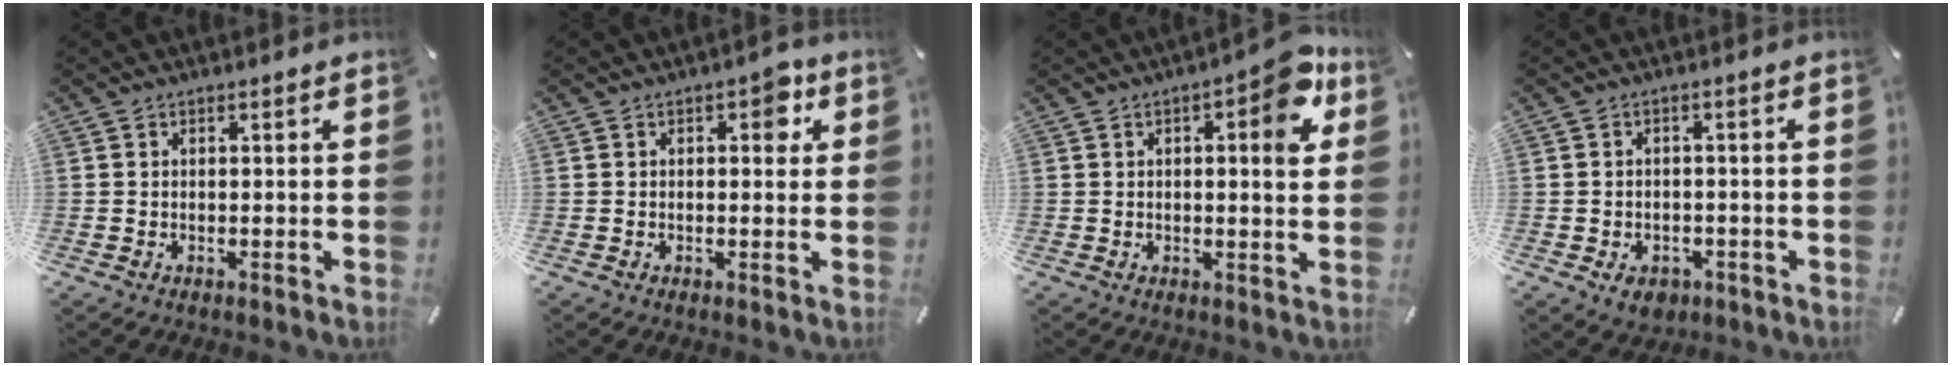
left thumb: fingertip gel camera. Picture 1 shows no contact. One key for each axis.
{"total": 3.9, "fx": 1.2, "fy": 2.3, "fz": 3.0, "tx": -0.024, "ty": -0.004, "tz": 0.009}
{"total": 8.4, "fx": 3.3, "fy": 3.0, "fz": 7.1, "tx": -0.072, "ty": -0.024, "tz": 0.043}
{"total": 4.1, "fx": -1.8, "fy": 3.2, "fz": 1.9, "tx": -0.029, "ty": 0.003, "tz": -0.033}